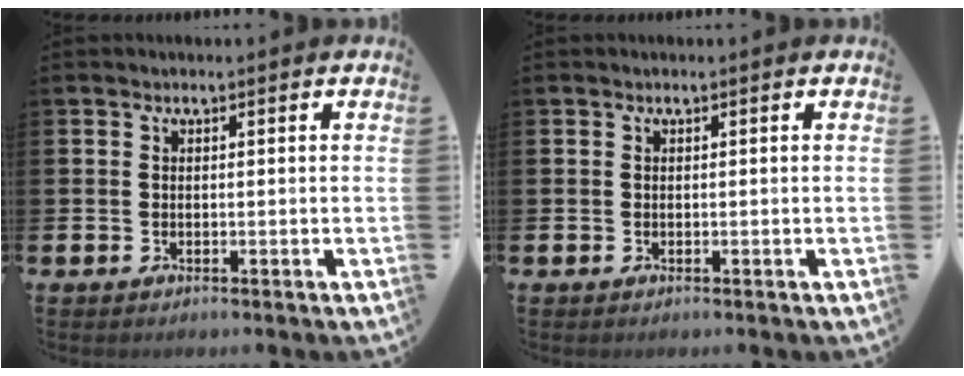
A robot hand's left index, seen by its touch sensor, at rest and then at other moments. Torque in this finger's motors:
{"motor_torque": [0.00, 0.01, -0.01, 0.00]}